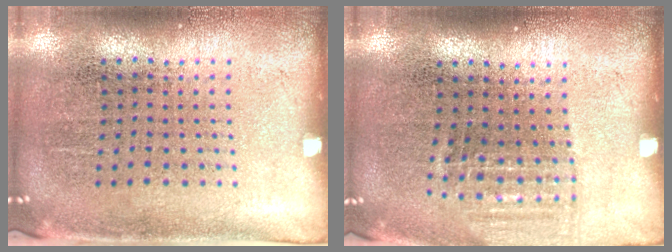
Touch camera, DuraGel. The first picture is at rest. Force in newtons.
{"total": 1.0, "press": 0.9, "slide": 0.5}